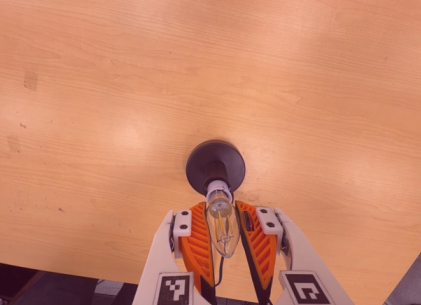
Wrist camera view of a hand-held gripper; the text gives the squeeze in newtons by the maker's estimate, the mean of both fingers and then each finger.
{"total": 13.6, "left": 13.4, "right": 13.8}